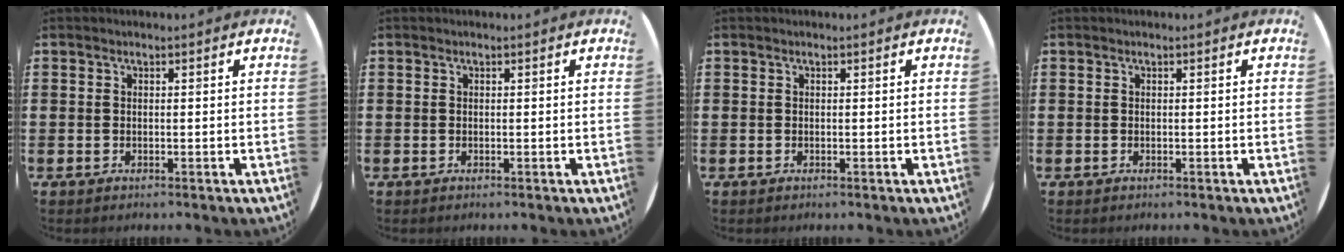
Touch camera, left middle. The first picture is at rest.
{"total": 0.0}
{"total": 0.0}
{"total": 0.0}